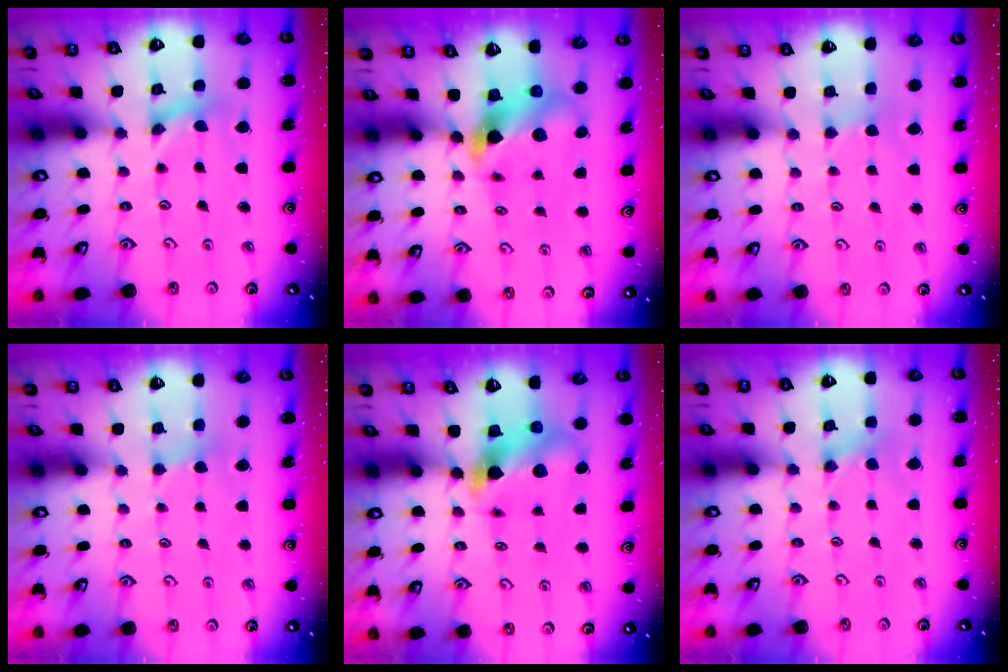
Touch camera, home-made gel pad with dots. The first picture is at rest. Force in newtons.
{"total": 7.8, "press": 7.6, "slide": 1.4}
{"total": 2.0, "press": 2.0, "slide": 0.4}
{"total": 2.8, "press": 2.8, "slide": 0.3}
{"total": 7.0, "press": 6.9, "slide": 1.0}
{"total": 1.8, "press": 1.8, "slide": 0.2}